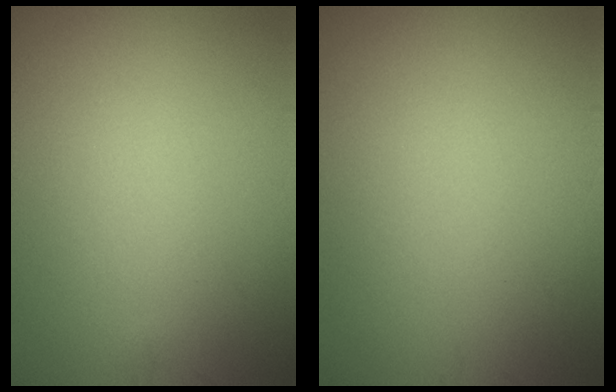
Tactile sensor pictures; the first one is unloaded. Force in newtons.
{"total": 0.0}